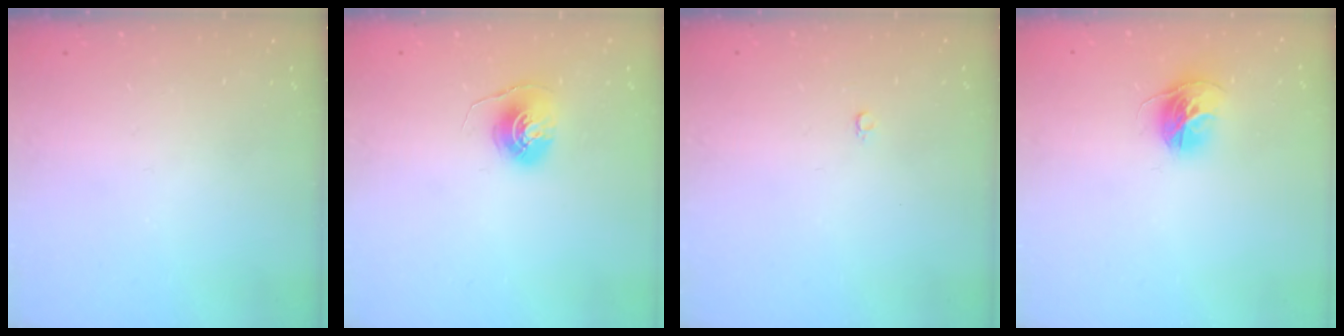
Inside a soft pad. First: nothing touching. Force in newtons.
{"total": 6.4, "press": 6.4, "slide": 0.6}
{"total": 2.4, "press": 2.4, "slide": 0.2}
{"total": 11.2, "press": 11.2, "slide": 1.1}